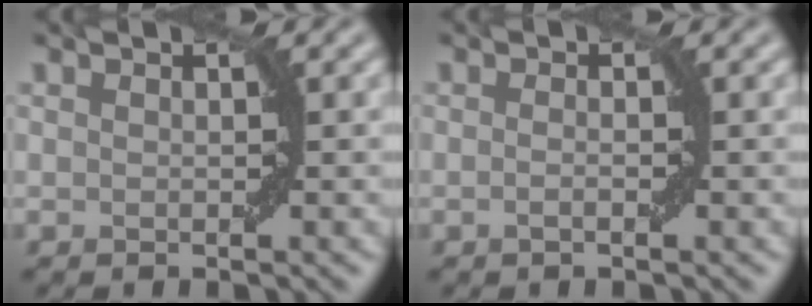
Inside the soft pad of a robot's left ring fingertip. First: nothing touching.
{"total": 0.8, "force": [-0.3, 0.1, 0.8], "torque": [-0.014, 0.000, -0.006]}